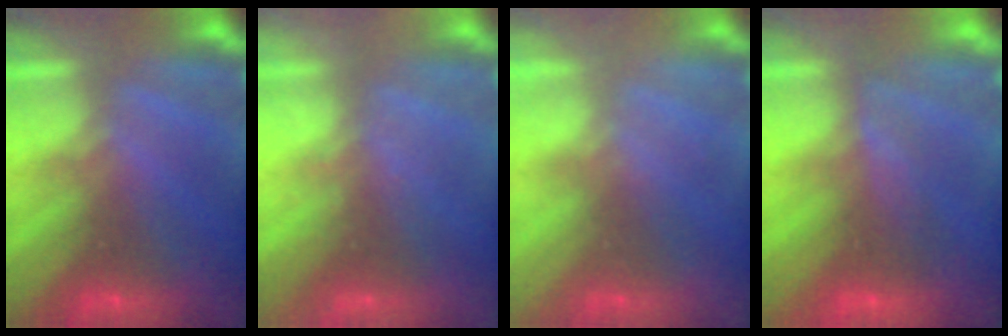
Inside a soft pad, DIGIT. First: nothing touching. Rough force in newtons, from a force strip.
{"total": 2.3}
{"total": 2.3}
{"total": 1.7}